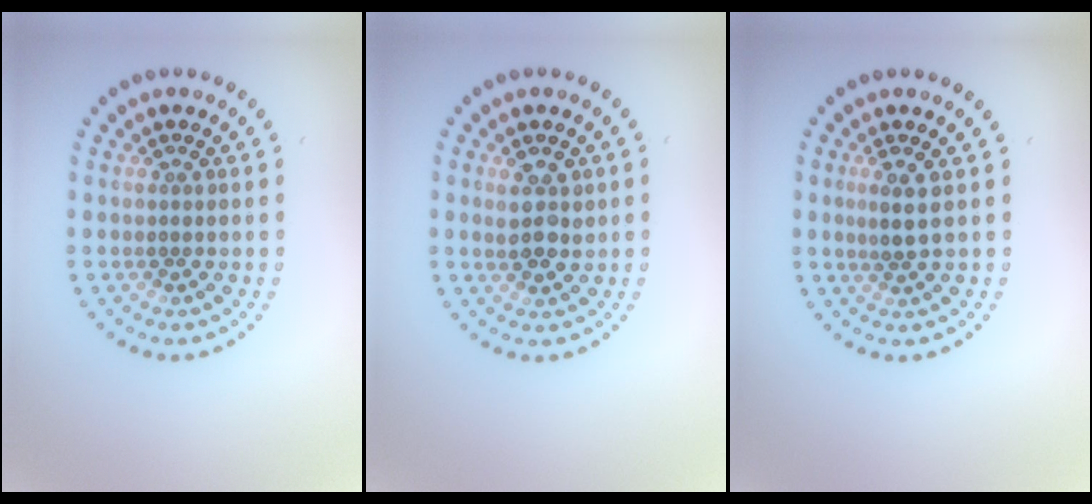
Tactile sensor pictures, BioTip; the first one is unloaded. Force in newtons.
{"total": 2.4, "press": 2.3, "slide": 0.5}
{"total": 1.8, "press": 1.6, "slide": 0.9}